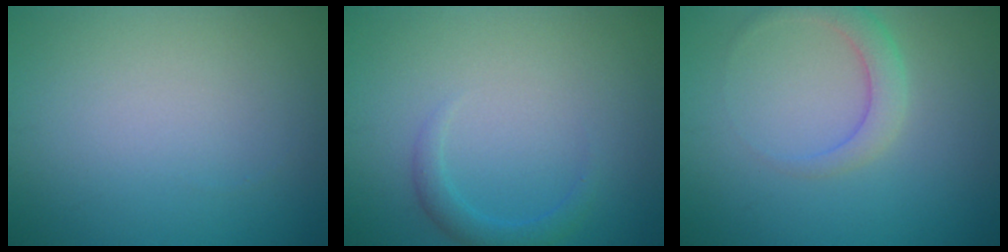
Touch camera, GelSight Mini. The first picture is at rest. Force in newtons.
{"total": 1.7, "press": 1.7, "slide": 0.2}
{"total": 2.5, "press": 2.5, "slide": 0.1}